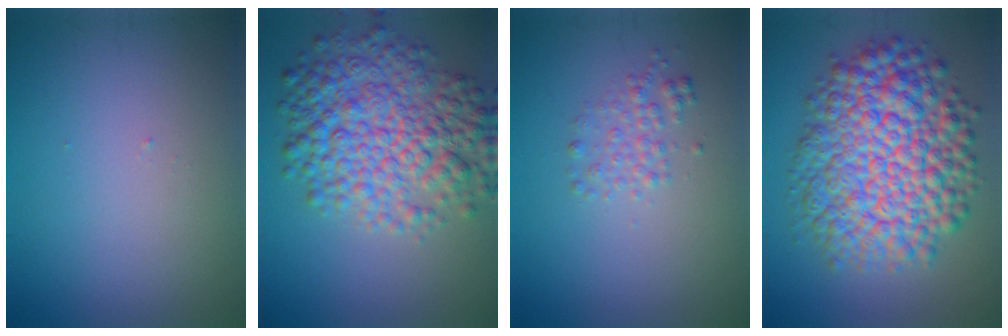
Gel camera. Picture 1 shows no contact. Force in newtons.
{"total": 8.7, "press": 8.7, "slide": 0.1}
{"total": 1.8, "press": 1.8, "slide": 0.0}
{"total": 11.6, "press": 11.6, "slide": 0.3}